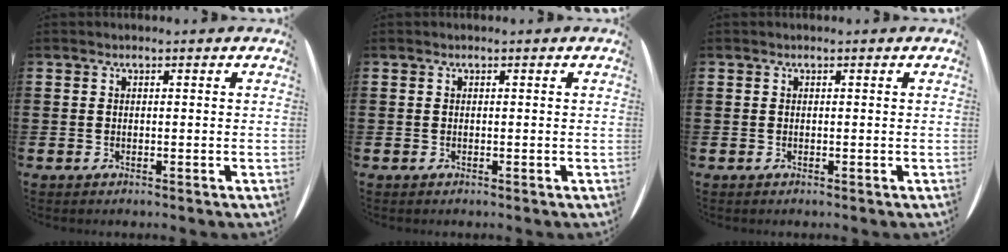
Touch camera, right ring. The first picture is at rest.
{"total": 0.0}
{"total": 0.0}